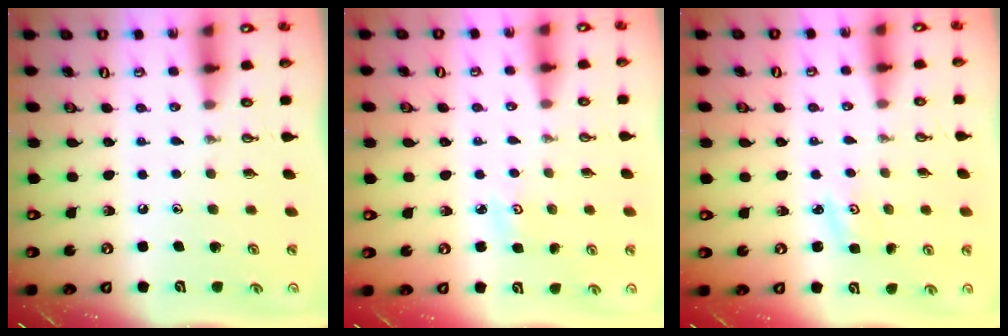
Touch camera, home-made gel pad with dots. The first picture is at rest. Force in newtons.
{"total": 2.8, "press": 2.7, "slide": 0.4}
{"total": 2.5, "press": 2.5, "slide": 0.3}